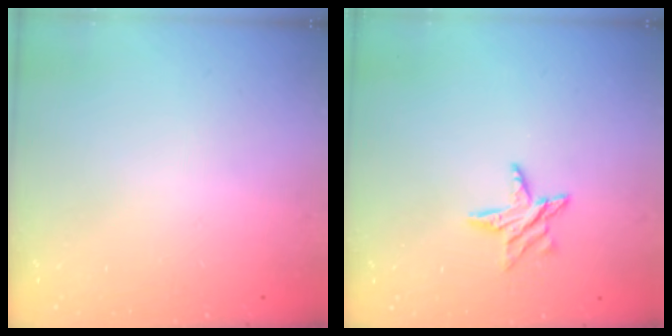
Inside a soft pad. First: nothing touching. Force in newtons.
{"total": 7.0, "press": 7.0, "slide": 0.4}